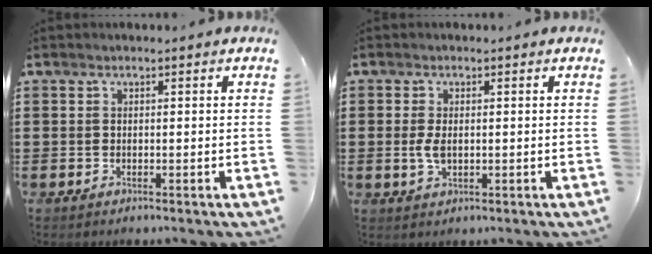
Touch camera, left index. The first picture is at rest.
{"total": 3.0, "force": [0.1, 1.5, 2.6], "torque": [-0.066, -0.002, -0.004]}